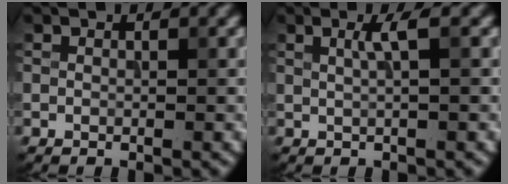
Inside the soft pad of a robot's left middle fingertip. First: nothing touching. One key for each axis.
{"total": 1.9, "fx": 0.5, "fy": 0.4, "fz": 1.8, "tx": -0.033, "ty": 0.002, "tz": 0.007}